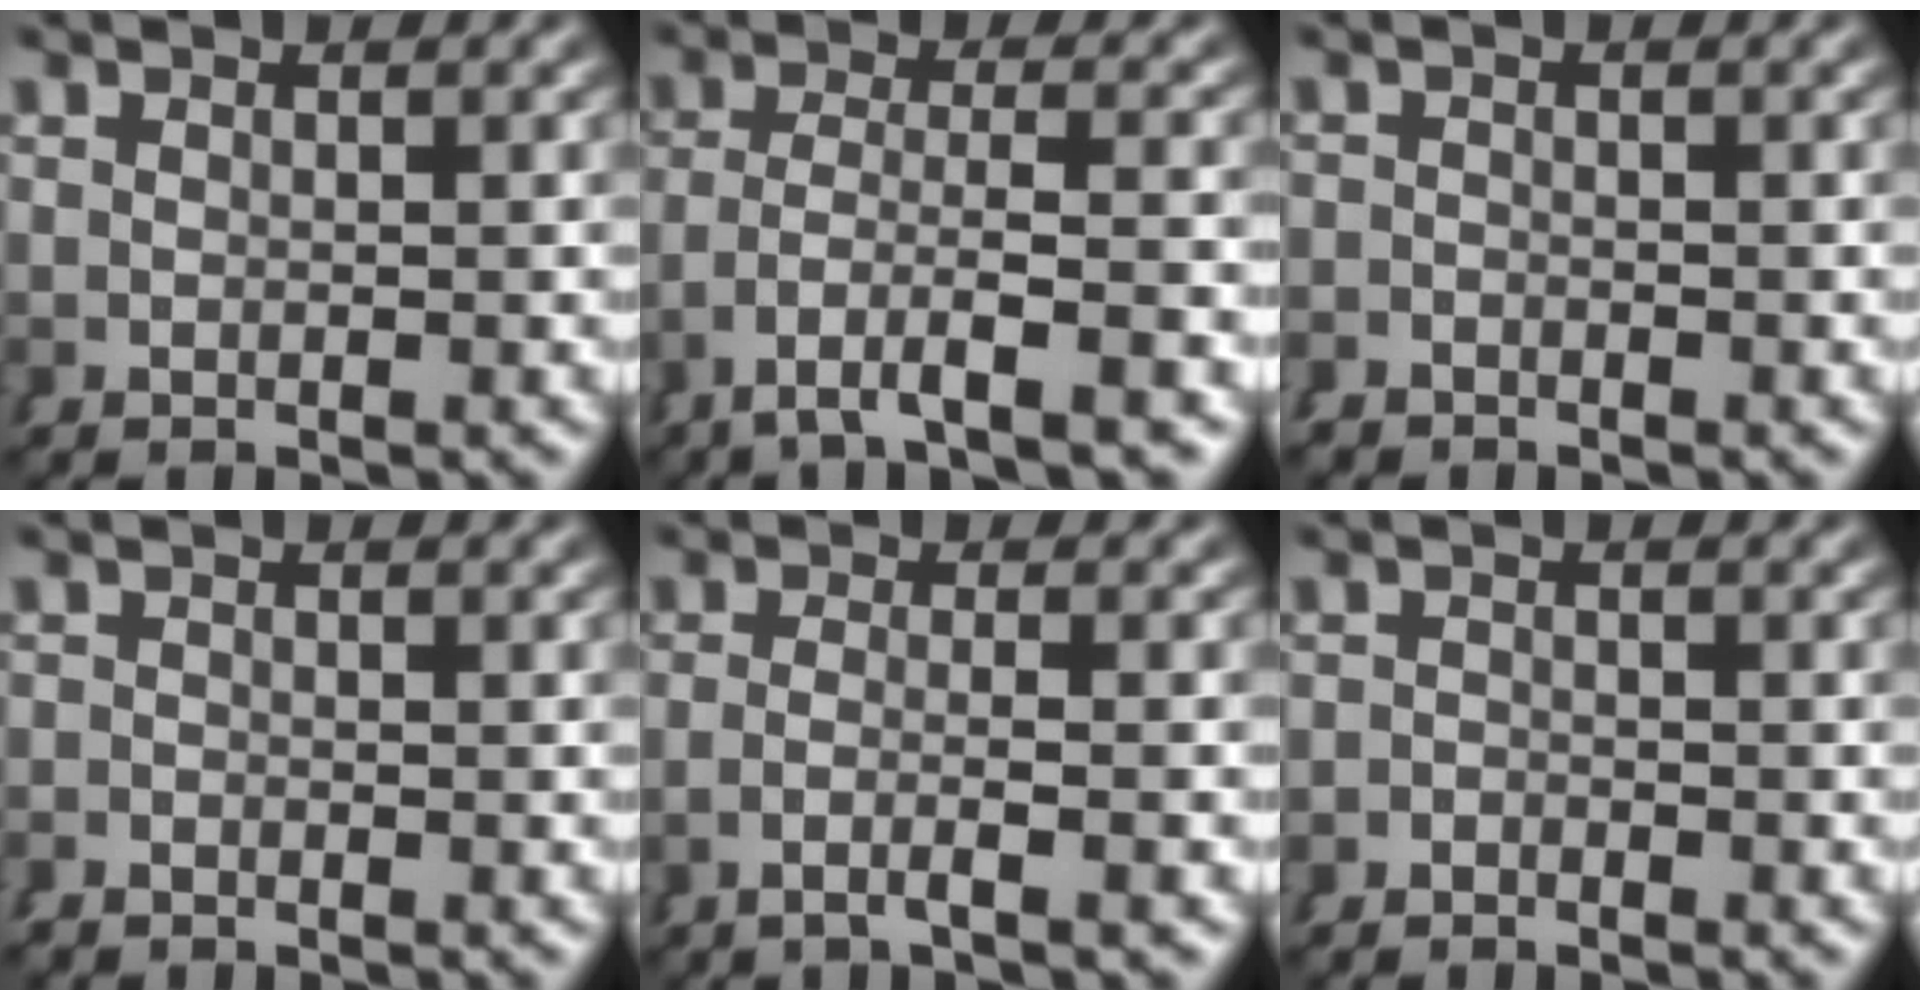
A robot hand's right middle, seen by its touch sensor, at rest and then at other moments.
{"total": 4.8, "force": [-3.1, 0.9, 3.6], "torque": [-0.085, -0.027, -0.035]}
{"total": 1.3, "force": [-1.2, -0.1, -0.5], "torque": [0.014, -0.009, -0.019]}
{"total": 1.1, "force": [-1.0, -0.4, -0.3], "torque": [0.012, -0.005, -0.018]}
{"total": 2.4, "force": [-1.4, -0.7, 1.9], "torque": [-0.048, -0.010, -0.018]}
{"total": 1.4, "force": [-1.2, -0.4, -0.6], "torque": [0.015, -0.008, -0.019]}